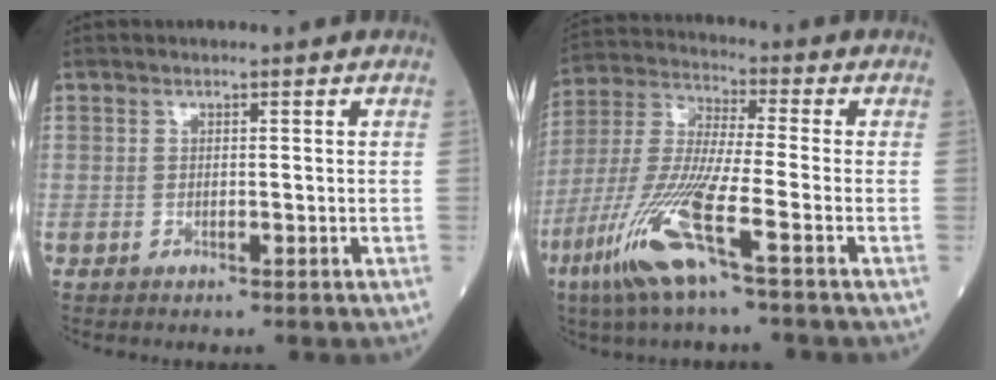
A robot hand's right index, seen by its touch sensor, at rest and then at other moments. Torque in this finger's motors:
{"motor_torque": [1.11, -1.03, 0.33, 0.21]}